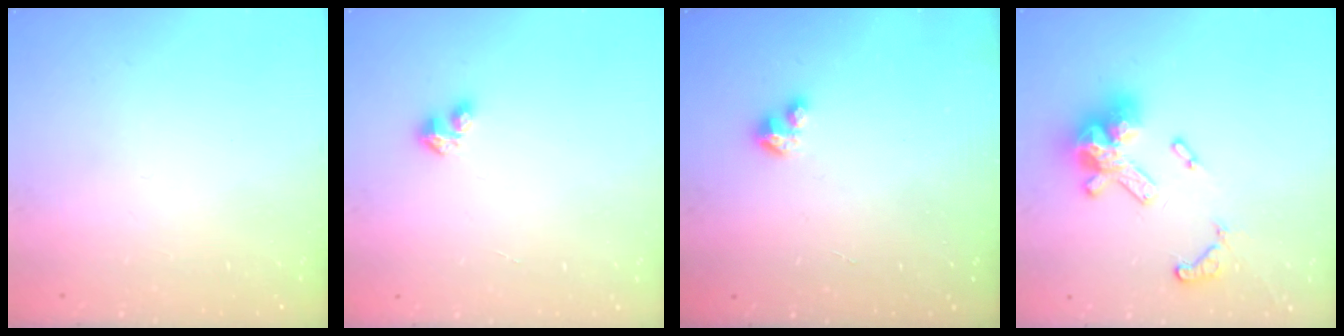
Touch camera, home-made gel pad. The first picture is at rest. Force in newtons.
{"total": 2.7, "press": 2.7, "slide": 0.3}
{"total": 2.9, "press": 2.9, "slide": 0.2}
{"total": 15.1, "press": 15.1, "slide": 1.0}